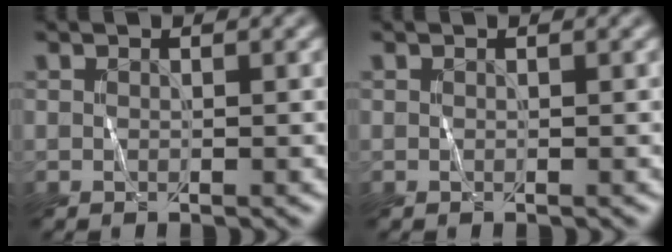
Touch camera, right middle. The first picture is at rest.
{"total": 0.0}